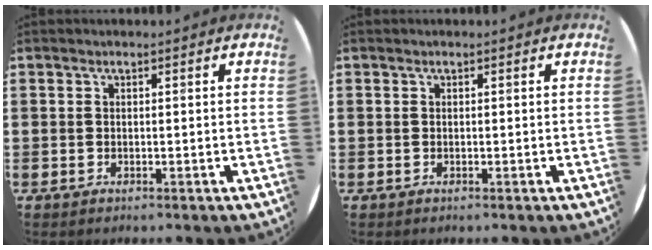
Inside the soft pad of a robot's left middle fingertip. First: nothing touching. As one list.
[{"total": 0.0}]